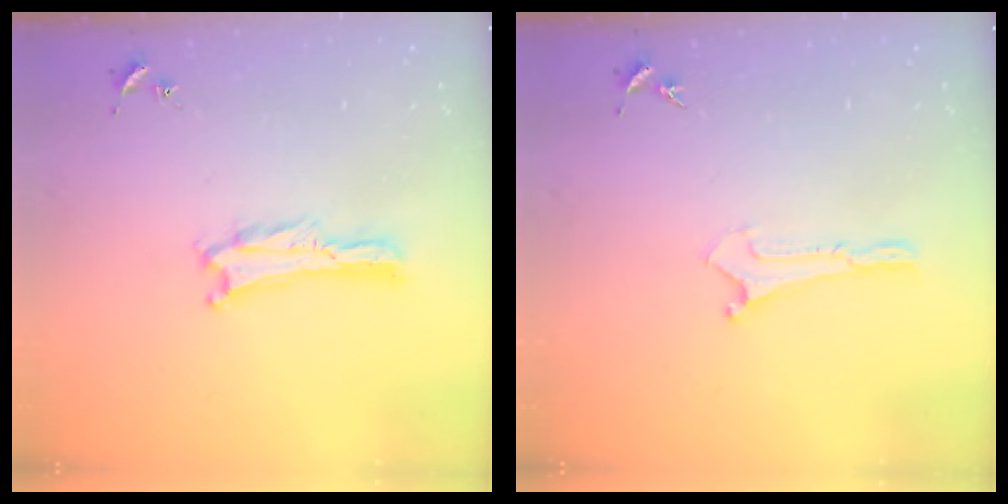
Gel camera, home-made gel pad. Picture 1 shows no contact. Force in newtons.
{"total": 0.0}